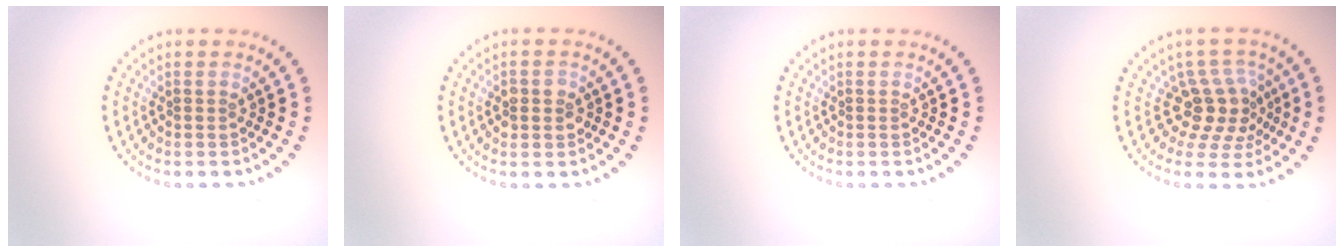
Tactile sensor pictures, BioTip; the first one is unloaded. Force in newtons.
{"total": 1.7, "press": 1.7, "slide": 0.2}
{"total": 0.0}
{"total": 3.7, "press": 2.9, "slide": 2.4}